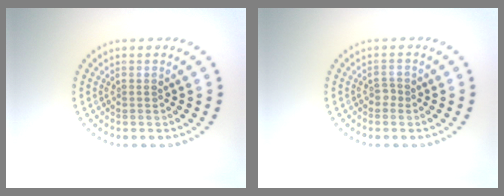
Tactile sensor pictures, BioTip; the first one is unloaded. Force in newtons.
{"total": 0.9, "press": 0.6, "slide": 0.6}